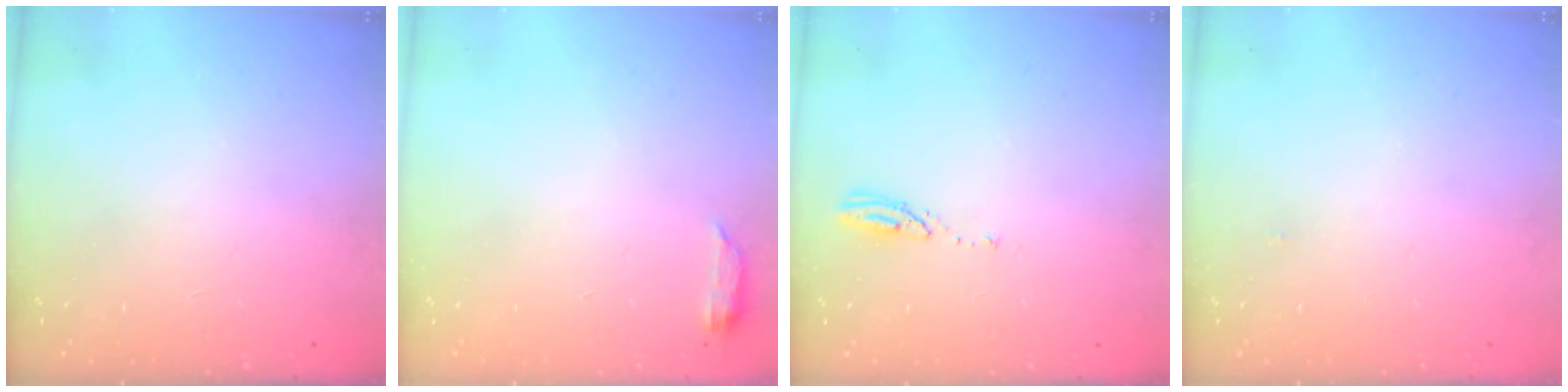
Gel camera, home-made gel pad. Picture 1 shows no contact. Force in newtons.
{"total": 3.5, "press": 3.5, "slide": 0.6}
{"total": 3.0, "press": 2.9, "slide": 0.3}
{"total": 15.5, "press": 3.5, "slide": 15.1}